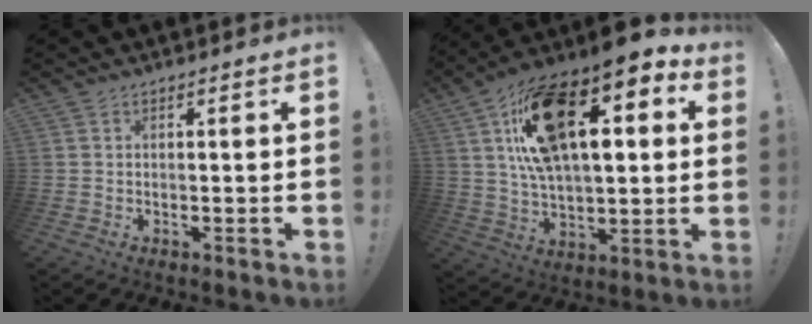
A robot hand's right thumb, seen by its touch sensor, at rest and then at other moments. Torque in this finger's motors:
{"motor_torque": [0.76, 4.25, 1.10, -0.08, 0.34]}